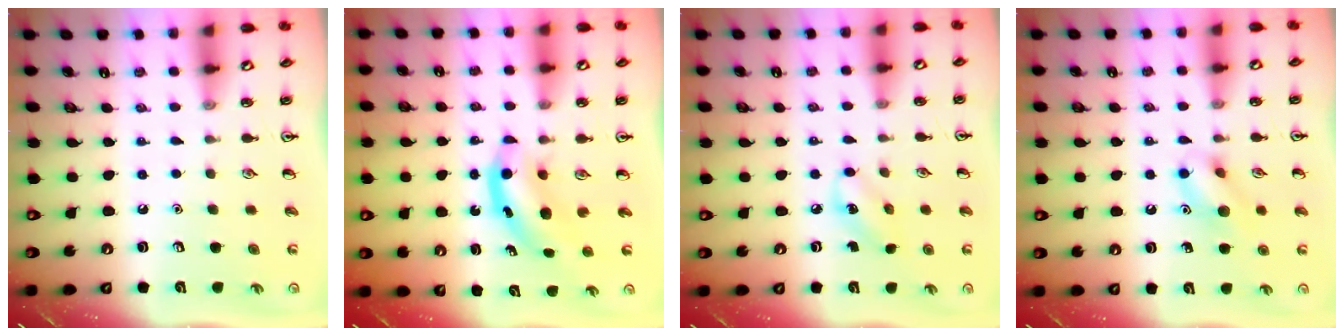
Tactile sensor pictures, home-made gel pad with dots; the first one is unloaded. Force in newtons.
{"total": 4.4, "press": 4.4, "slide": 0.5}
{"total": 4.4, "press": 4.3, "slide": 0.9}
{"total": 10.0, "press": 9.9, "slide": 0.7}